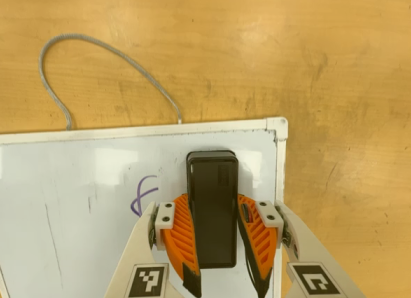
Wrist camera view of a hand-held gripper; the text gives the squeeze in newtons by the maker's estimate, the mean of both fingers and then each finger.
{"total": 12.5, "left": 12.5, "right": 12.6}